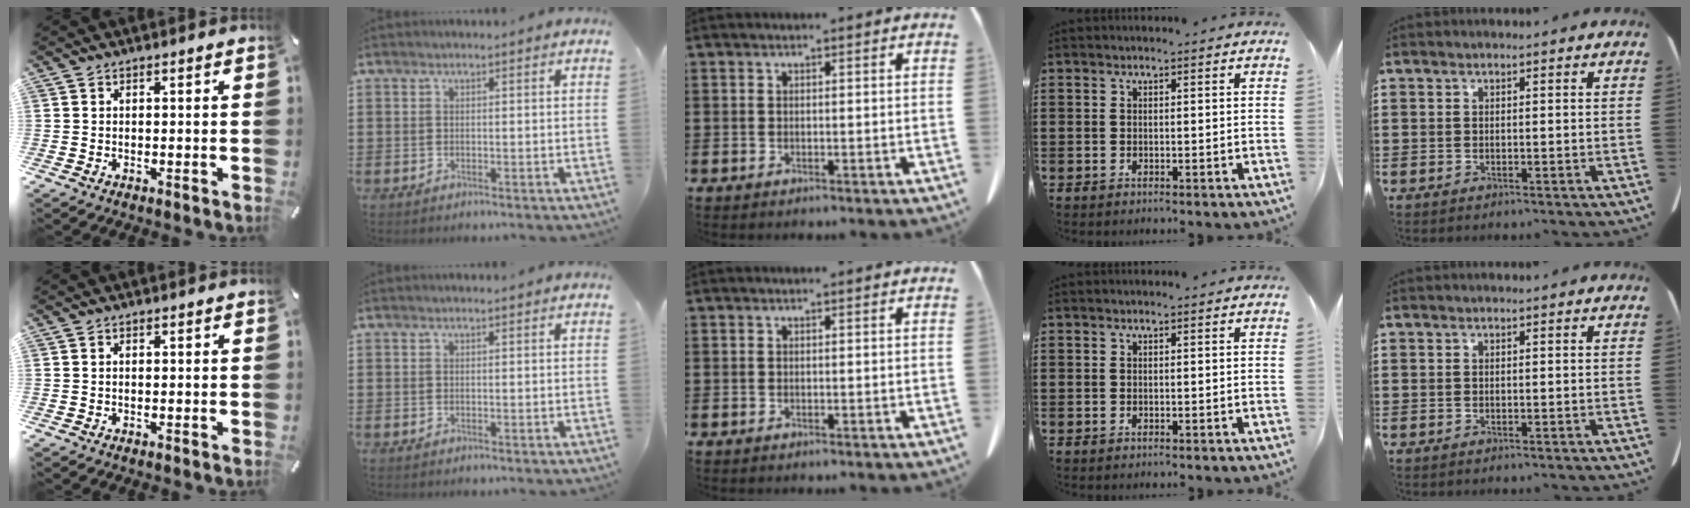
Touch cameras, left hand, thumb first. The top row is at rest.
{"thumb": {"total": 0.6, "force": [0.0, 0.3, 0.5], "torque": [-0.011, 0.000, 0.000]}}